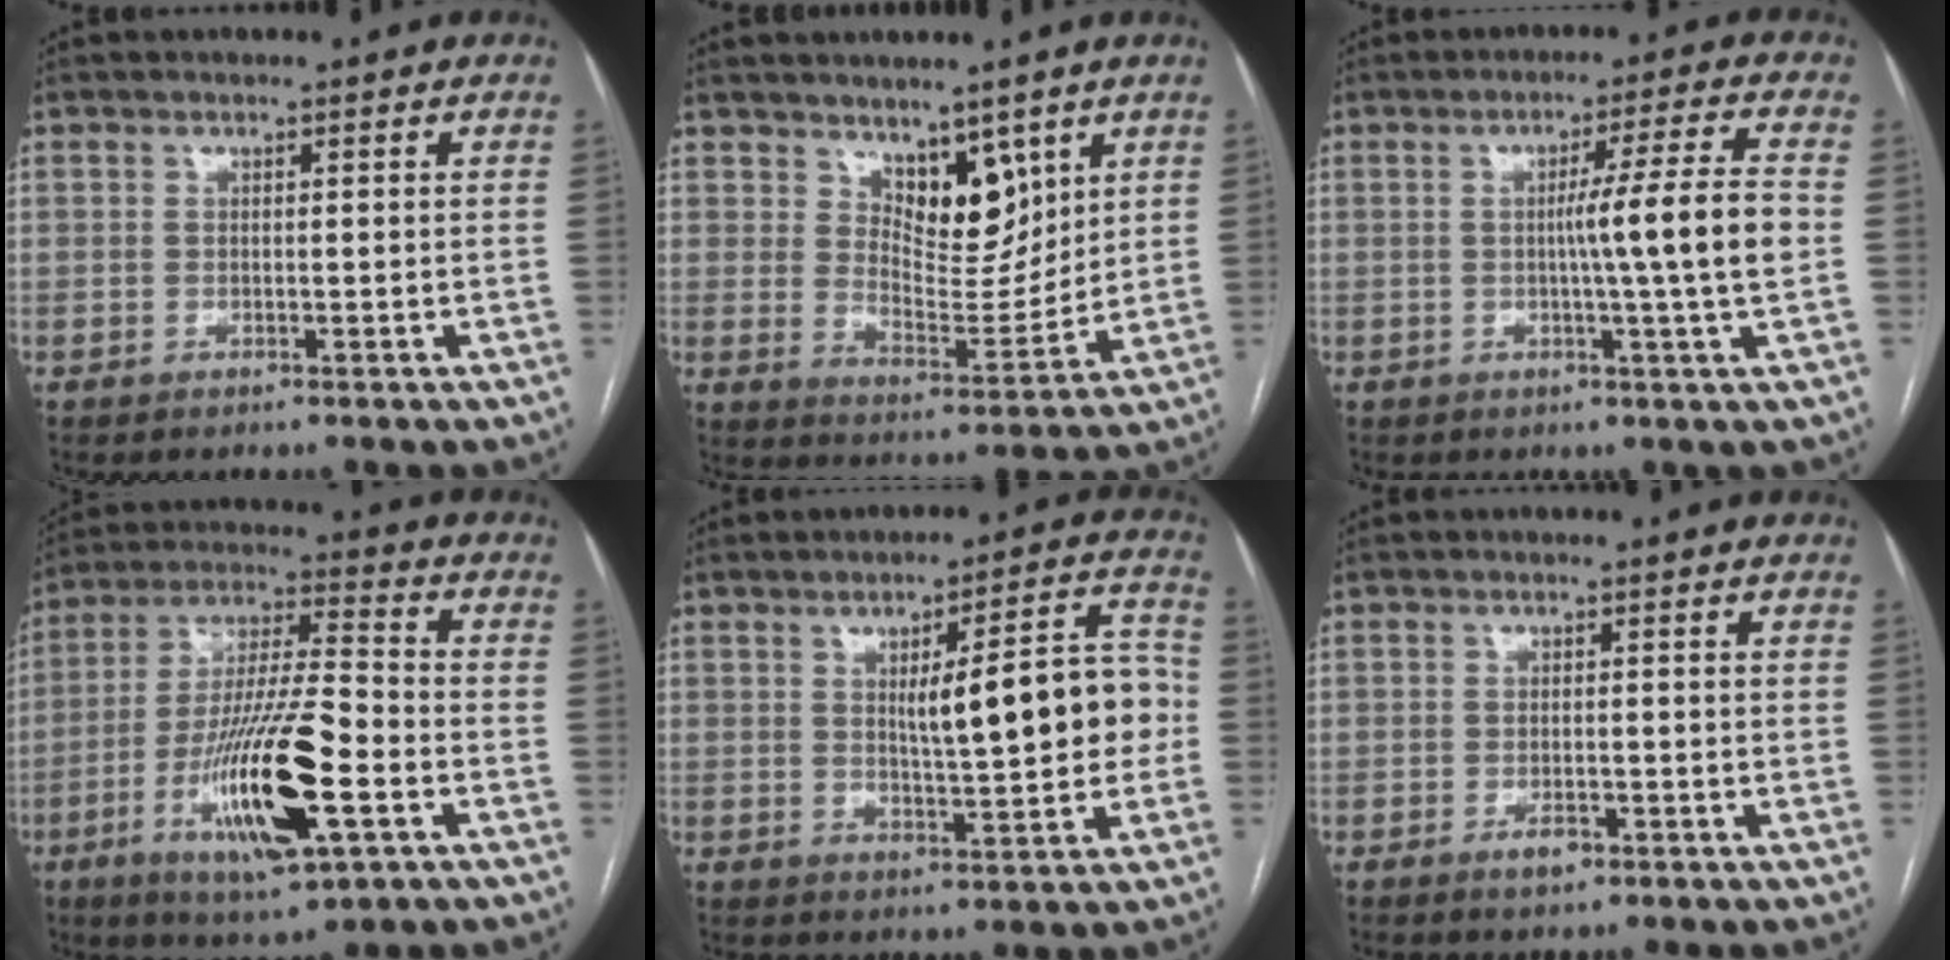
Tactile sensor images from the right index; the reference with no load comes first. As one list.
[{"total": 8.2, "force": [5.0, 3.9, 5.2], "torque": [-0.077, -0.011, 0.093]}, {"total": 8.9, "force": [-0.5, -1.8, 8.8], "torque": [-0.132, 0.000, -0.005]}, {"total": 17.9, "force": [-6.2, 3.0, 16.6], "torque": [-0.320, -0.013, -0.103]}, {"total": 11.9, "force": [0.5, 2.6, 11.6], "torque": [-0.154, 0.026, 0.013]}, {"total": 2.2, "force": [-1.3, 1.1, 1.4], "torque": [-0.022, 0.002, -0.018]}]